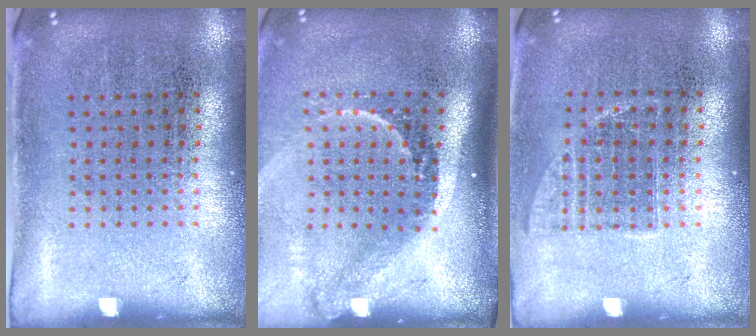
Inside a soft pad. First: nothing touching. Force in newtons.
{"total": 2.2, "press": 1.5, "slide": 1.7}
{"total": 0.9, "press": 0.7, "slide": 0.4}